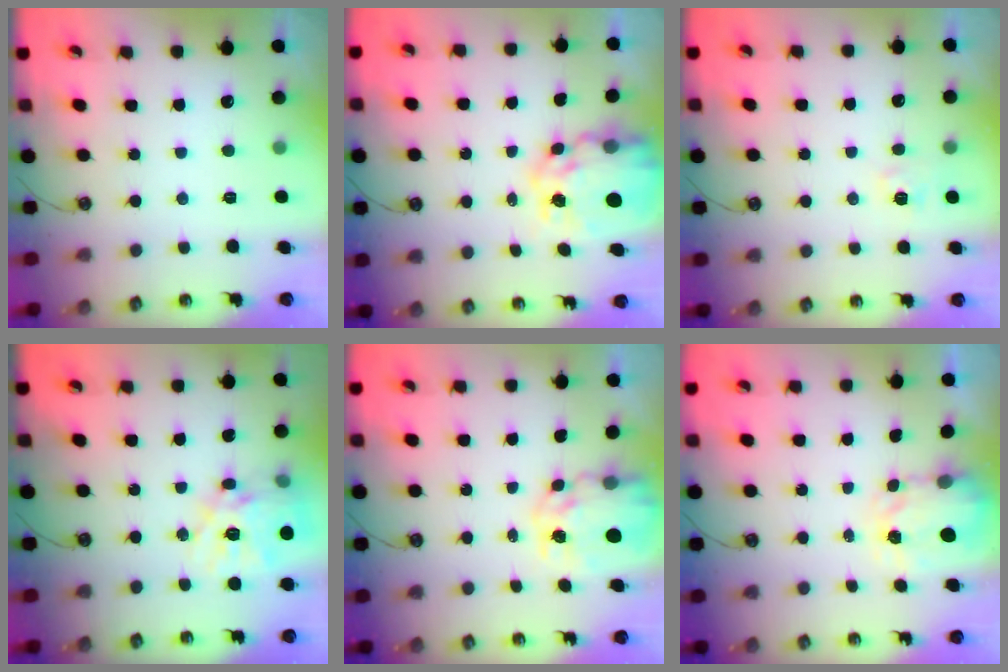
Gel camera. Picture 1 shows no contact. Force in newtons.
{"total": 14.2, "press": 14.2, "slide": 1.0}
{"total": 2.7, "press": 2.6, "slide": 0.3}
{"total": 16.0, "press": 16.0, "slide": 1.4}
{"total": 8.4, "press": 8.4, "slide": 0.6}
{"total": 3.4, "press": 3.4, "slide": 0.5}